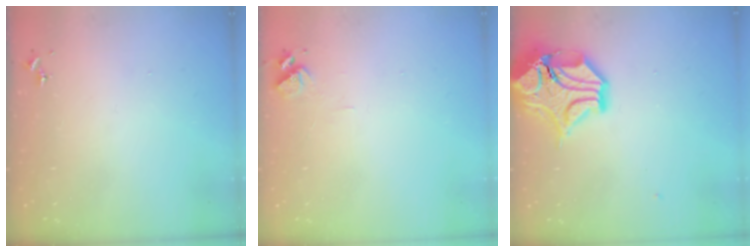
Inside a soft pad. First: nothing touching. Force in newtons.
{"total": 6.4, "press": 6.4, "slide": 0.8}
{"total": 16.7, "press": 16.5, "slide": 2.5}